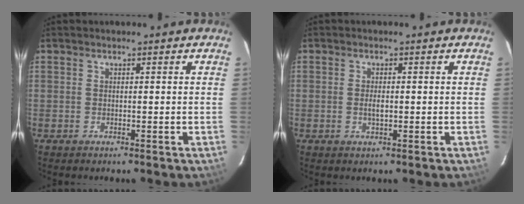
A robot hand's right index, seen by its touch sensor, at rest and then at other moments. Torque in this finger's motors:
{"motor_torque": [0.49, -0.06, 0.24, 0.05]}